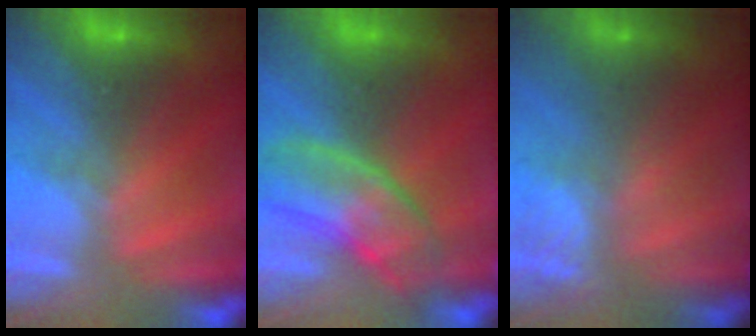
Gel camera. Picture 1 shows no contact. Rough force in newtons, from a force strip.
{"total": 2.8}
{"total": 2.4}